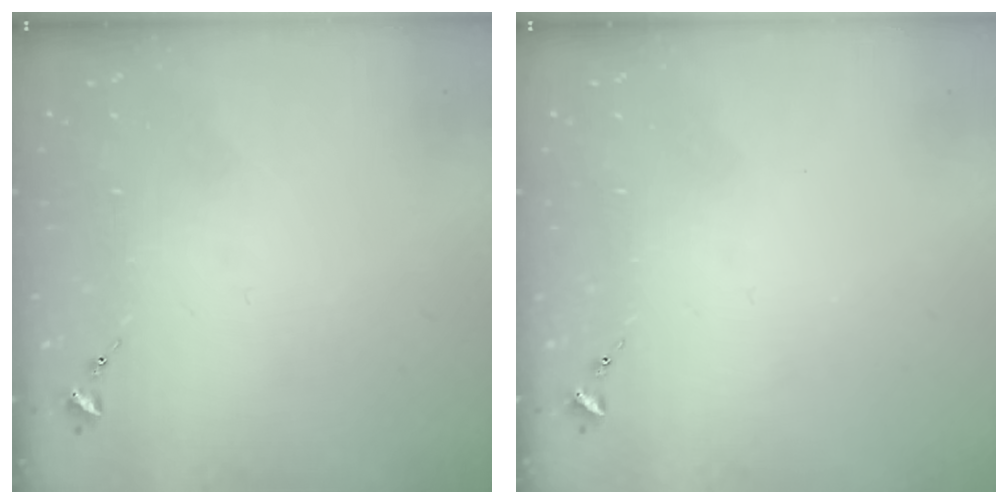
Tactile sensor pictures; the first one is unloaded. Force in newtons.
{"total": 0.0}